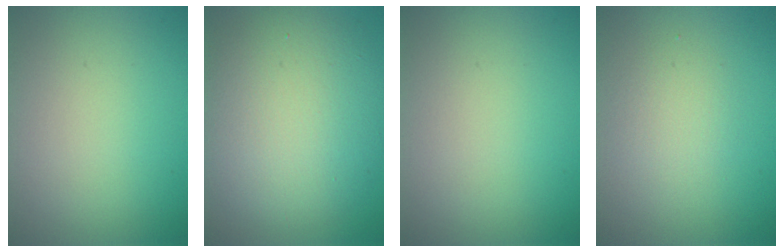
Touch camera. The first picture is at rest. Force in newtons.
{"total": 9.4, "press": 9.4, "slide": 0.9}
{"total": 0.0}
{"total": 1.8, "press": 1.8, "slide": 0.1}